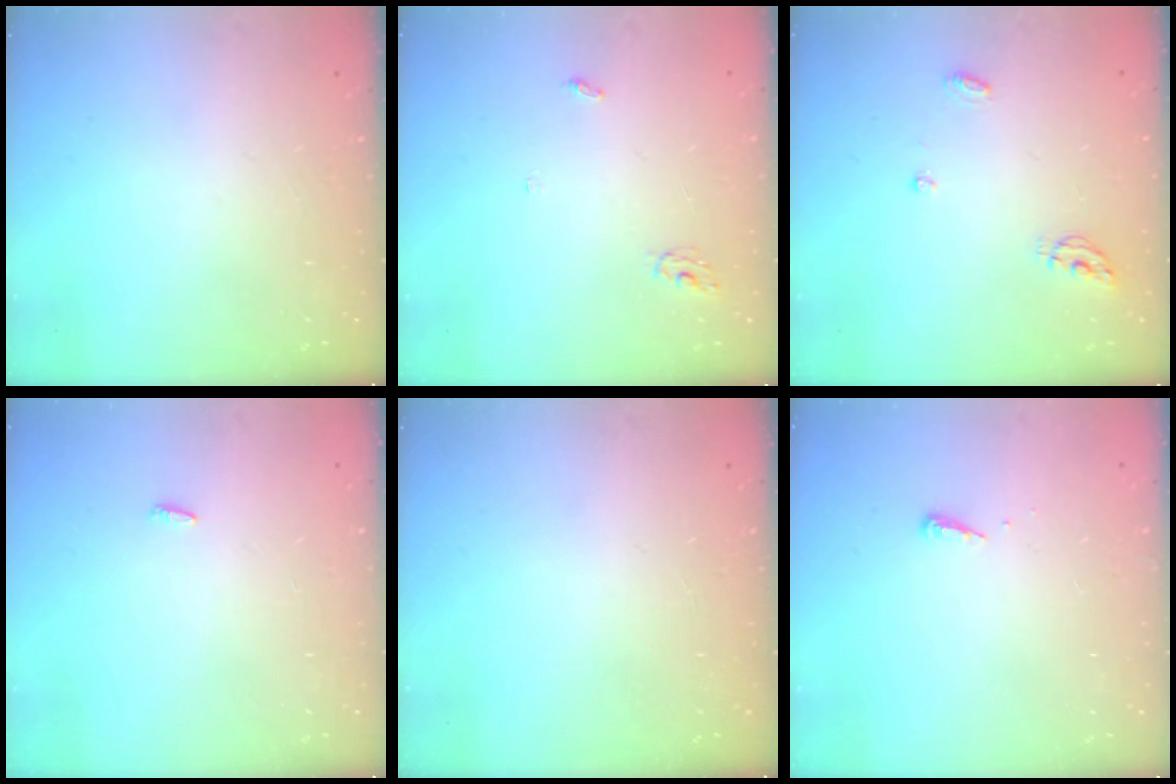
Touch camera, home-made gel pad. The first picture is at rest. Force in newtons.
{"total": 2.8, "press": 2.8, "slide": 0.2}
{"total": 4.9, "press": 4.8, "slide": 0.4}
{"total": 1.8, "press": 1.7, "slide": 0.6}
{"total": 0.0}
{"total": 3.9, "press": 3.9, "slide": 0.4}